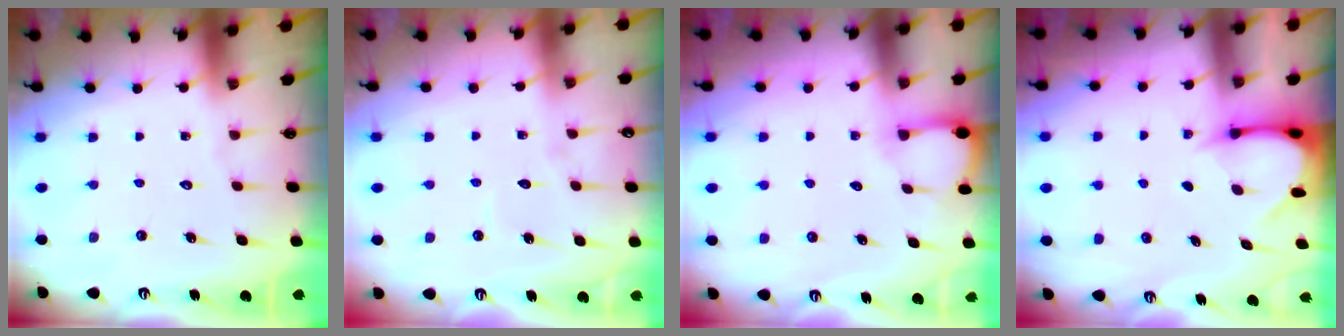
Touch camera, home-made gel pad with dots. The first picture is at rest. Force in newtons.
{"total": 2.7, "press": 2.7, "slide": 0.2}
{"total": 3.9, "press": 3.9, "slide": 0.3}
{"total": 3.6, "press": 3.6, "slide": 0.3}